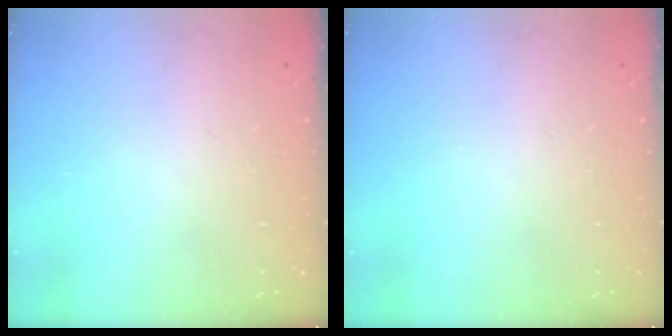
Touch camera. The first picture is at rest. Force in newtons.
{"total": 0.0}